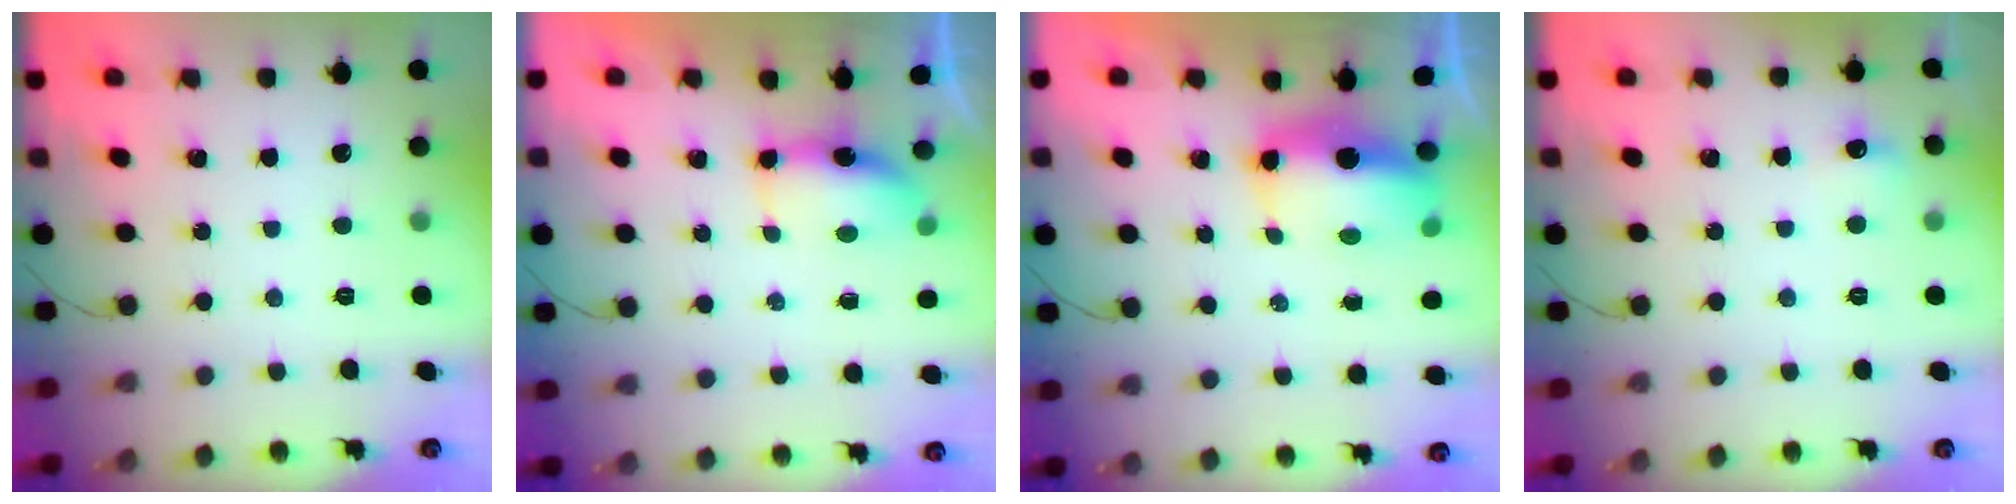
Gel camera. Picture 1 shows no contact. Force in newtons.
{"total": 6.9, "press": 6.9, "slide": 0.5}
{"total": 14.9, "press": 10.6, "slide": 10.4}
{"total": 4.8, "press": 4.6, "slide": 1.6}